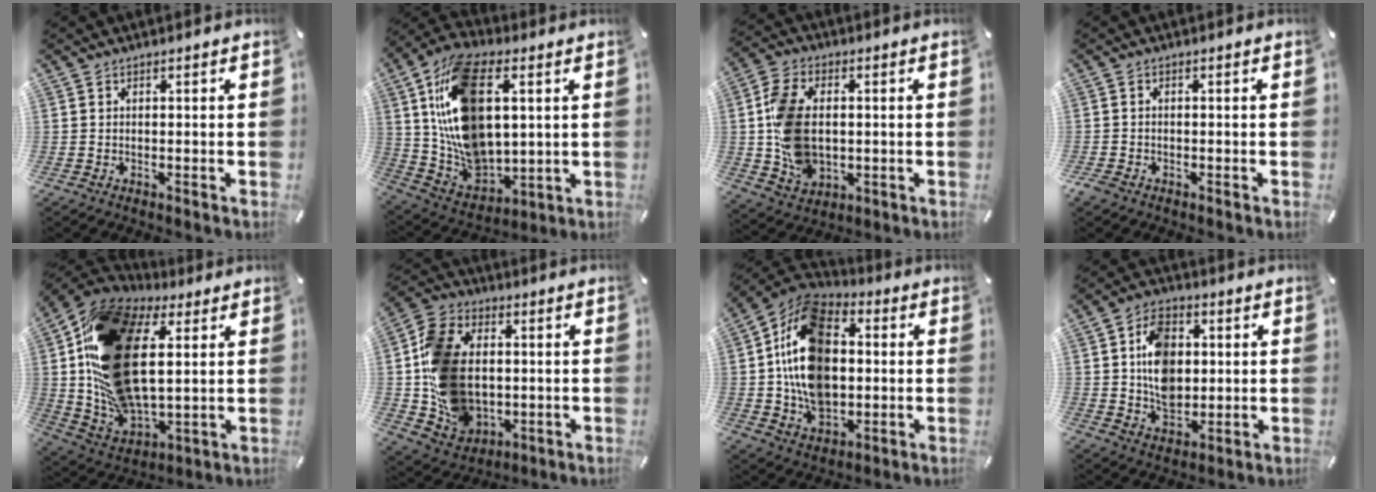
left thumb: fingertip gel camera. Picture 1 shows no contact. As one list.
[{"total": 19.0, "force": [5.3, 12.3, 13.4], "torque": [-0.296, -0.020, 0.097]}, {"total": 12.6, "force": [0.2, 9.2, 8.7], "torque": [-0.180, 0.009, 0.007]}, {"total": 1.5, "force": [-1.1, 0.9, 0.5], "torque": [-0.015, 0.001, -0.024]}, {"total": 25.3, "force": [6.3, 16.3, 18.4], "torque": [-0.380, -0.023, 0.118]}, {"total": 16.9, "force": [0.2, 13.3, 10.4], "torque": [-0.229, 0.012, 0.014]}, {"total": 19.7, "force": [0.7, 14.2, 13.7], "torque": [-0.282, 0.006, 0.008]}, {"total": 11.4, "force": [1.2, 8.9, 7.0], "torque": [-0.117, 0.008, 0.022]}]